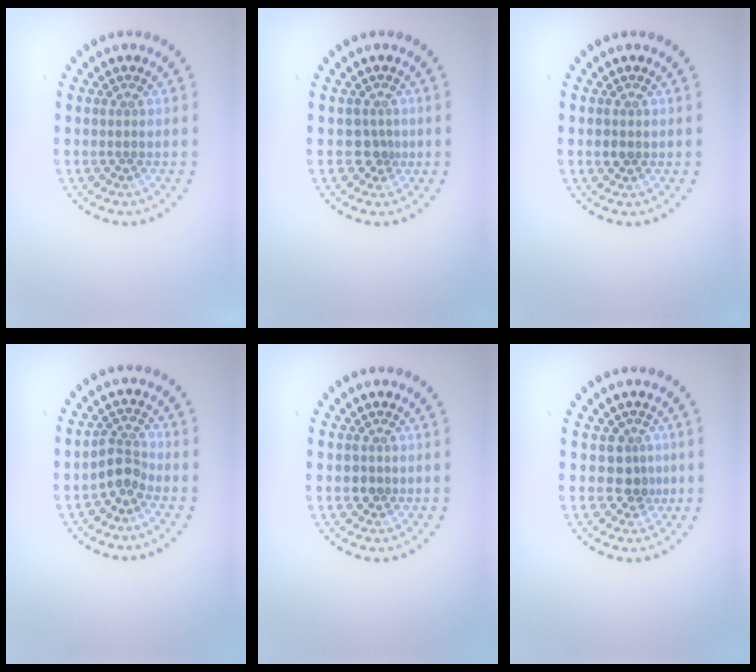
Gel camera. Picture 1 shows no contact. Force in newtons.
{"total": 1.7, "press": 1.2, "slide": 1.1}
{"total": 1.2, "press": 1.1, "slide": 0.4}
{"total": 2.3, "press": 1.7, "slide": 1.5}
{"total": 1.3, "press": 1.1, "slide": 0.6}
{"total": 2.2, "press": 1.8, "slide": 1.4}